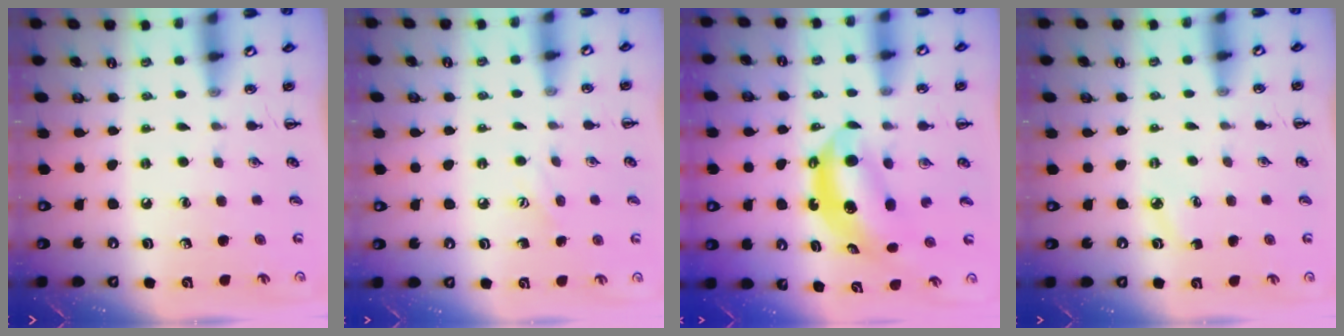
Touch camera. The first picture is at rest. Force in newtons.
{"total": 4.9, "press": 4.7, "slide": 1.2}
{"total": 6.1, "press": 6.1, "slide": 0.6}
{"total": 2.0, "press": 1.9, "slide": 0.7}